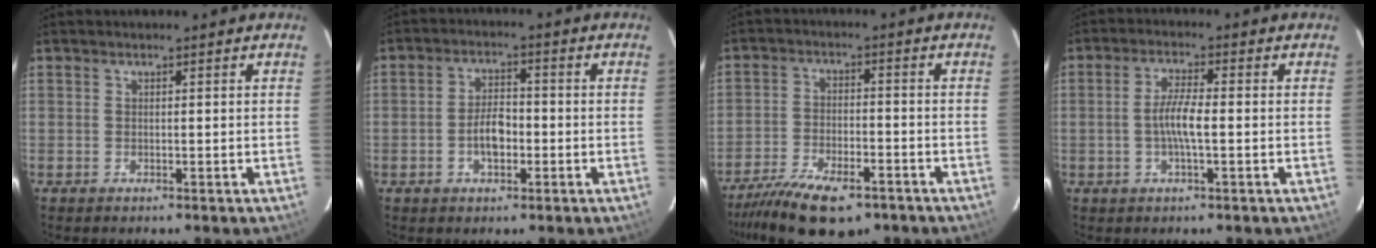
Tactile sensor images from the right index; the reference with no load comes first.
{"total": 5.4, "force": [-1.7, 2.9, 4.2], "torque": [-0.081, 0.009, -0.027]}
{"total": 14.1, "force": [-10.4, 5.3, 8.0], "torque": [-0.179, -0.026, -0.176]}
{"total": 5.0, "force": [-0.9, 0.7, 4.8], "torque": [-0.094, 0.003, -0.018]}